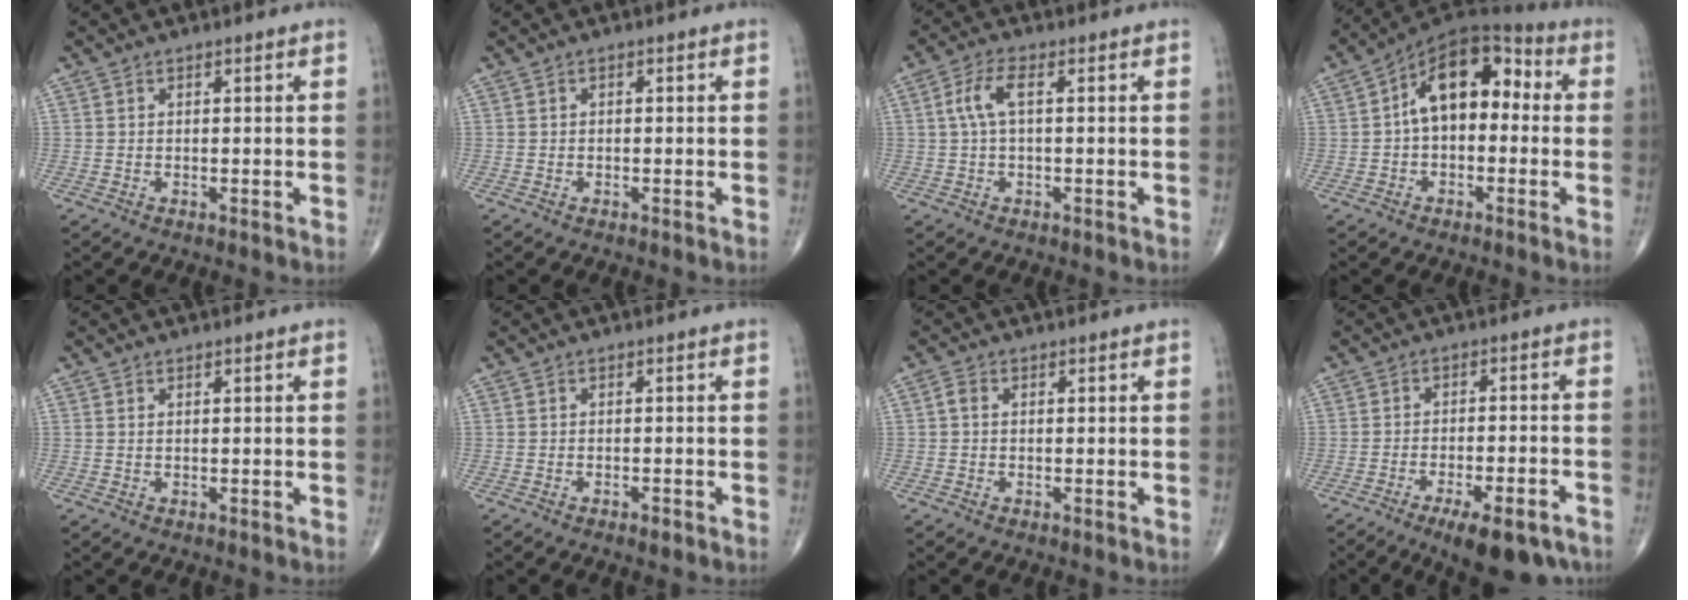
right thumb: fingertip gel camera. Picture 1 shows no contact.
{"total": 0.0}
{"total": 4.5, "force": [0.6, 1.5, 4.2], "torque": [-0.104, 0.014, 0.010]}
{"total": 13.9, "force": [1.0, 8.4, 11.1], "torque": [-0.142, 0.048, -0.002]}
{"total": 0.0}
{"total": 1.1, "force": [-0.8, 0.4, 0.7], "torque": [-0.015, 0.001, -0.012]}
{"total": 1.3, "force": [0.0, 0.9, 0.9], "torque": [-0.015, 0.002, -0.004]}
{"total": 12.1, "force": [-8.4, 3.7, 7.9], "torque": [-0.104, 0.039, -0.121]}